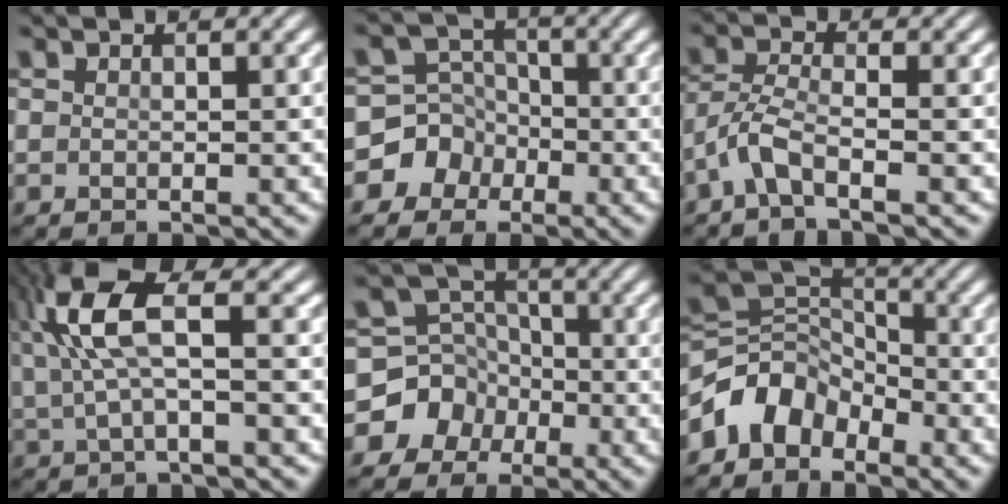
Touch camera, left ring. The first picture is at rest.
{"total": 5.1, "force": [-2.4, 4.5, 0.2], "torque": [0.029, 0.006, -0.070]}
{"total": 3.0, "force": [-1.8, 0.7, 2.2], "torque": [-0.054, 0.003, -0.048]}
{"total": 6.5, "force": [1.9, 2.2, 5.9], "torque": [-0.133, 0.012, 0.034]}
{"total": 7.1, "force": [-3.5, 6.2, 0.5], "torque": [0.015, 0.004, -0.085]}
{"total": 4.9, "force": [-3.1, 3.4, 1.7], "torque": [-0.018, 0.010, -0.068]}